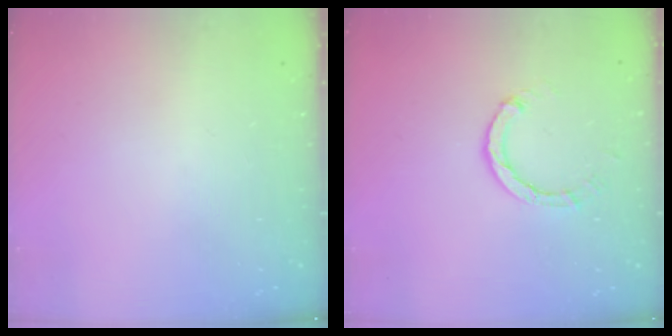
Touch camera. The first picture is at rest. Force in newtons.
{"total": 3.0, "press": 3.0, "slide": 0.3}